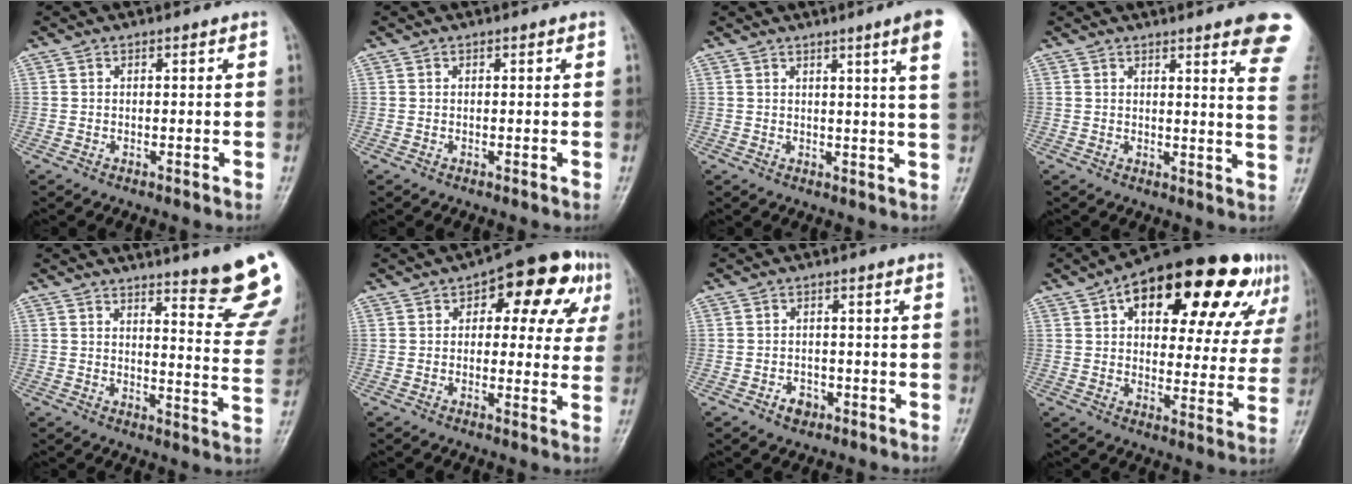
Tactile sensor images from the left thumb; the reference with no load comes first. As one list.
[{"total": 0.0}, {"total": 8.4, "force": [4.4, -0.6, 7.1], "torque": [-0.087, -0.018, 0.046]}, {"total": 12.1, "force": [8.2, 1.5, 8.7], "torque": [-0.077, -0.037, 0.078]}, {"total": 16.2, "force": [12.2, 2.3, 10.4], "torque": [-0.103, -0.100, 0.143]}, {"total": 13.6, "force": [4.9, 7.4, 10.2], "torque": [-0.070, 0.017, 0.053]}, {"total": 2.9, "force": [-1.6, 2.2, 1.0], "torque": [-0.004, 0.013, -0.024]}, {"total": 26.0, "force": [12.7, 11.6, 19.5], "torque": [-0.232, 0.011, 0.176]}]